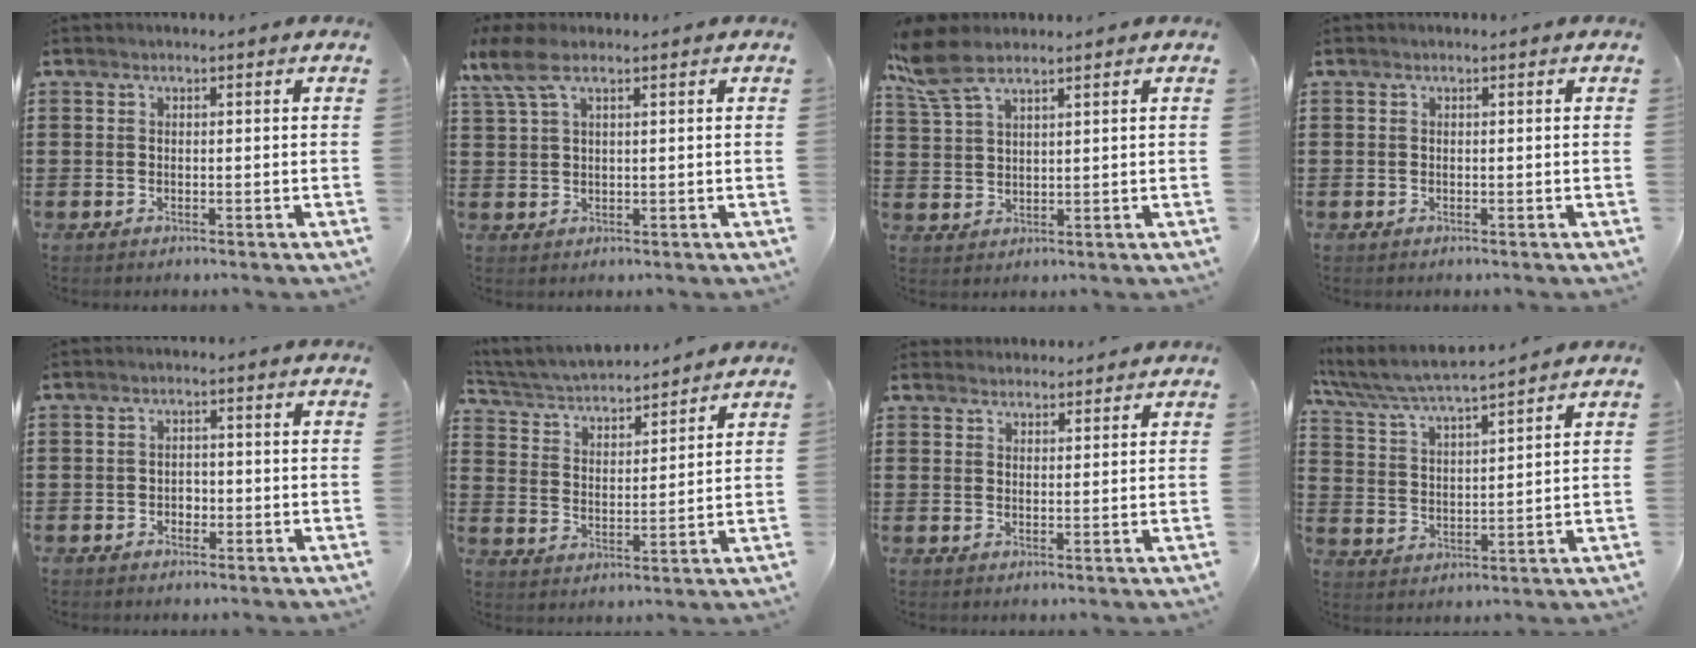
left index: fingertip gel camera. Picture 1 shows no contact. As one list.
[{"total": 4.8, "force": [2.5, 1.7, 3.7], "torque": [-0.093, 0.002, 0.042]}, {"total": 6.3, "force": [4.4, 2.1, 4.0], "torque": [-0.104, -0.006, 0.078]}, {"total": 0.0}, {"total": 1.3, "force": [-0.5, 1.0, 0.6], "torque": [-0.016, 0.001, -0.013]}, {"total": 4.3, "force": [4.2, 0.5, 0.8], "torque": [-0.039, -0.028, 0.069]}, {"total": 2.3, "force": [2.3, 0.4, -0.2], "torque": [-0.002, -0.002, 0.046]}, {"total": 5.7, "force": [5.4, 0.0, 2.0], "torque": [-0.064, -0.035, 0.089]}]